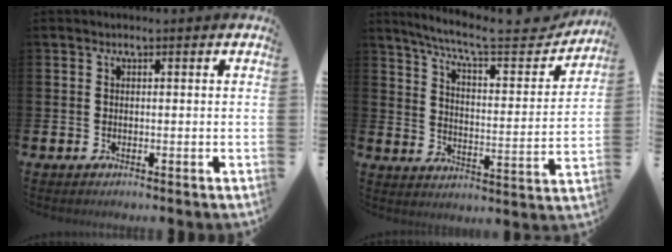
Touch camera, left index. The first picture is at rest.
{"total": 8.6, "force": [7.7, 1.2, 3.8], "torque": [-0.097, -0.053, 0.125]}